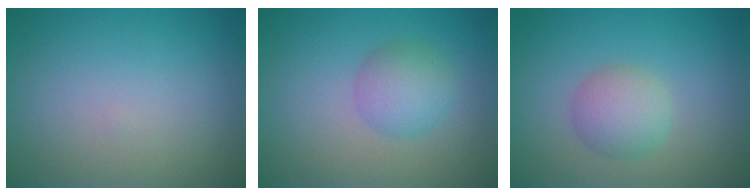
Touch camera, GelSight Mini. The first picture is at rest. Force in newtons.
{"total": 3.1, "press": 3.1, "slide": 0.0}
{"total": 3.0, "press": 3.0, "slide": 0.0}